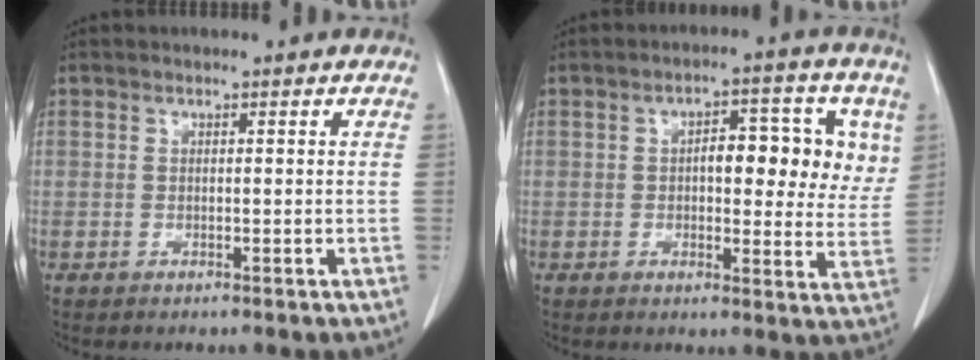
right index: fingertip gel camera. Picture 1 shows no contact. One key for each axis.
{"total": 10.4, "fx": 2.6, "fy": 4.6, "fz": 9.0, "tx": -0.106, "ty": 0.024, "tz": 0.031}